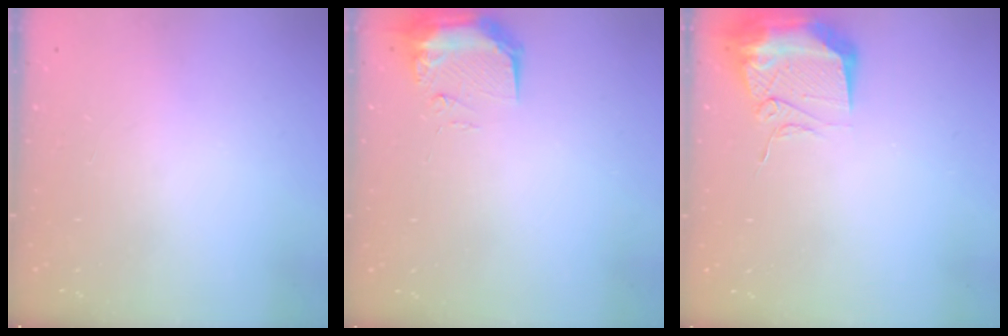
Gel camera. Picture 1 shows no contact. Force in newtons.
{"total": 11.0, "press": 9.6, "slide": 5.4}
{"total": 12.6, "press": 12.5, "slide": 1.2}